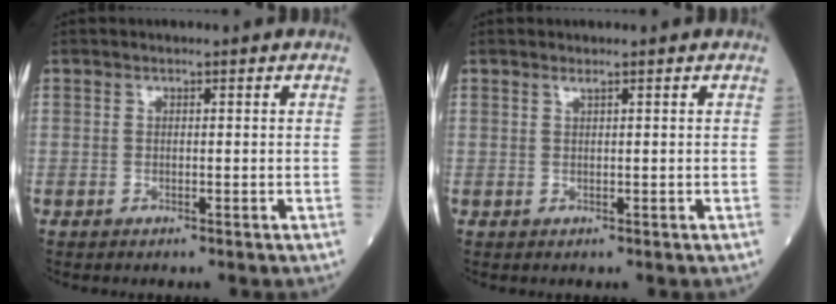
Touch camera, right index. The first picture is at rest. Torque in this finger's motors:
{"motor_torque": [-0.04, -0.04, 0.05, 0.01]}